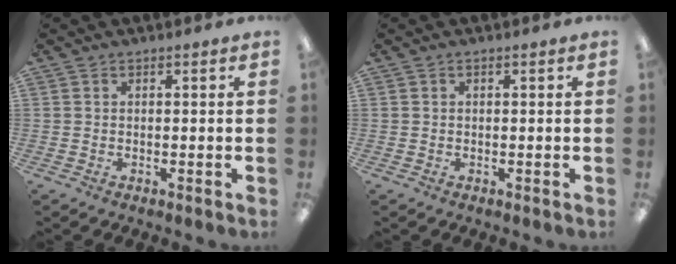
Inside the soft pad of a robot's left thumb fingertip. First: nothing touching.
{"total": 0.0}